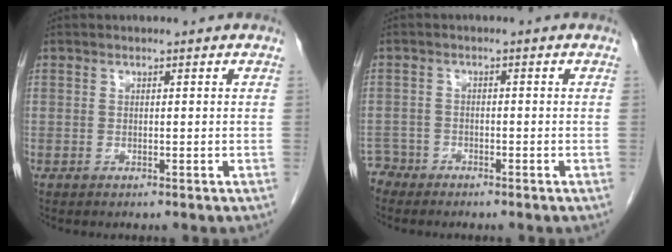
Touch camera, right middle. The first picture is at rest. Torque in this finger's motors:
{"motor_torque": [0.06, -0.26, 0.04, -0.02]}